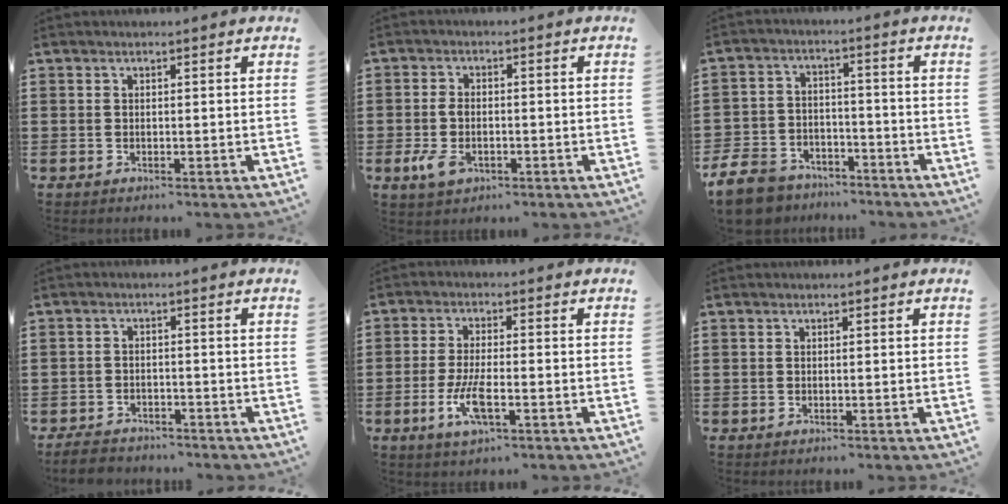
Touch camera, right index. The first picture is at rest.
{"total": 4.3, "force": [-1.2, 2.5, 3.3], "torque": [-0.089, -0.008, -0.029]}
{"total": 8.5, "force": [-7.7, 2.8, 2.3], "torque": [-0.067, 0.021, -0.155]}
{"total": 3.1, "force": [-3.0, 0.7, 0.4], "torque": [-0.017, 0.001, -0.065]}
{"total": 5.7, "force": [-2.2, 1.5, 5.0], "torque": [-0.116, -0.014, -0.045]}
{"total": 0.0}